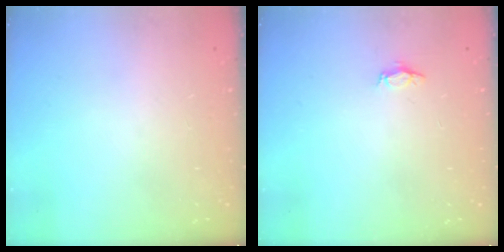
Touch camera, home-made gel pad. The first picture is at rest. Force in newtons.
{"total": 2.8, "press": 2.8, "slide": 0.4}